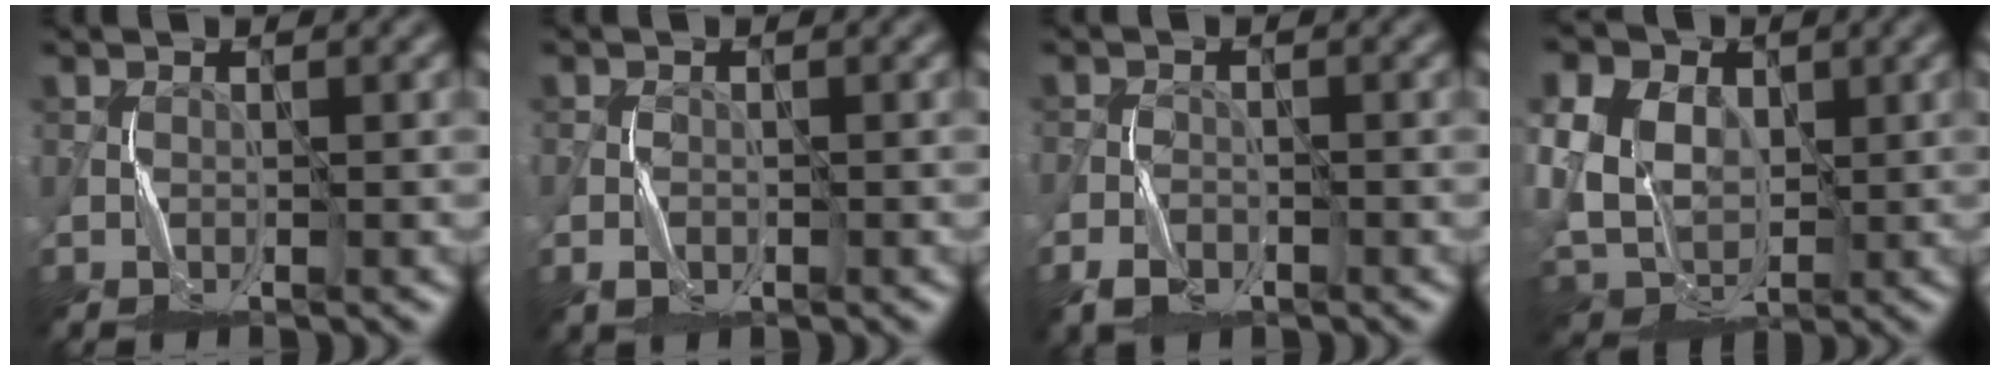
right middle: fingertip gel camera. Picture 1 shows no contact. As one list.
[{"total": 1.6, "force": [-0.8, 1.1, 1.0], "torque": [-0.020, 0.000, -0.017]}, {"total": 2.8, "force": [-1.7, 1.6, 1.4], "torque": [-0.027, -0.003, -0.039]}, {"total": 16.5, "force": [5.4, 12.8, 8.9], "torque": [-0.205, 0.040, 0.072]}]